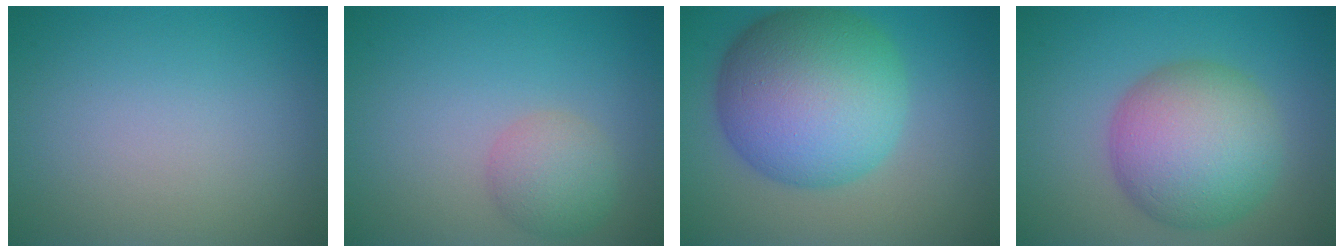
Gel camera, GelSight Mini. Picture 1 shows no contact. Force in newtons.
{"total": 2.9, "press": 2.9, "slide": 0.2}
{"total": 12.4, "press": 12.4, "slide": 0.1}
{"total": 8.7, "press": 8.7, "slide": 0.2}